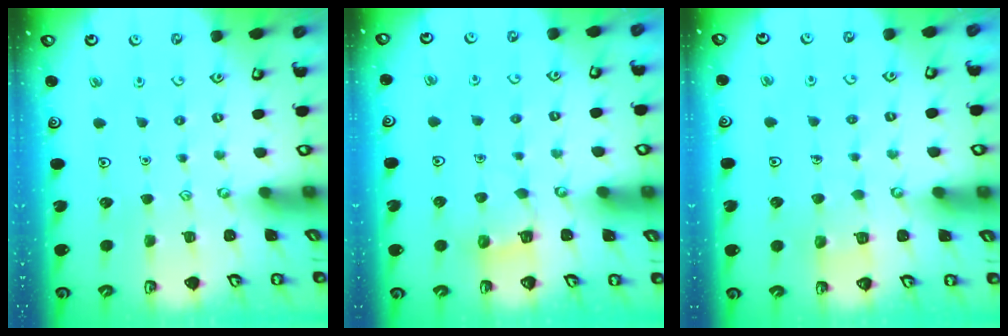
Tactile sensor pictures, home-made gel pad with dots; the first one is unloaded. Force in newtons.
{"total": 5.4, "press": 5.4, "slide": 0.4}
{"total": 3.0, "press": 3.0, "slide": 0.2}